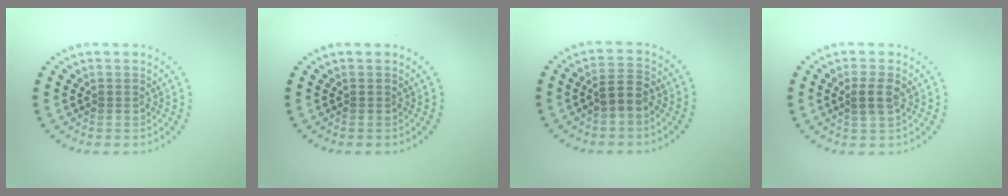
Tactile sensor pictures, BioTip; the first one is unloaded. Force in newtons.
{"total": 0.0}
{"total": 2.2, "press": 2.1, "slide": 0.7}
{"total": 1.5, "press": 1.4, "slide": 0.6}